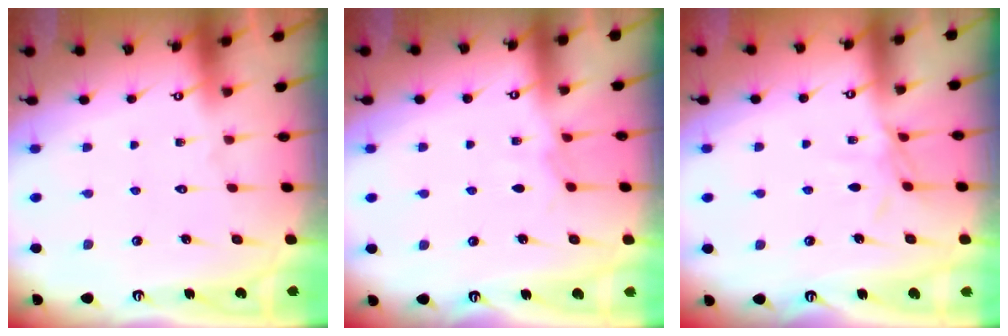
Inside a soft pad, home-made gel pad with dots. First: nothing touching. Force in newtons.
{"total": 4.5, "press": 4.5, "slide": 0.6}
{"total": 5.5, "press": 5.5, "slide": 0.3}